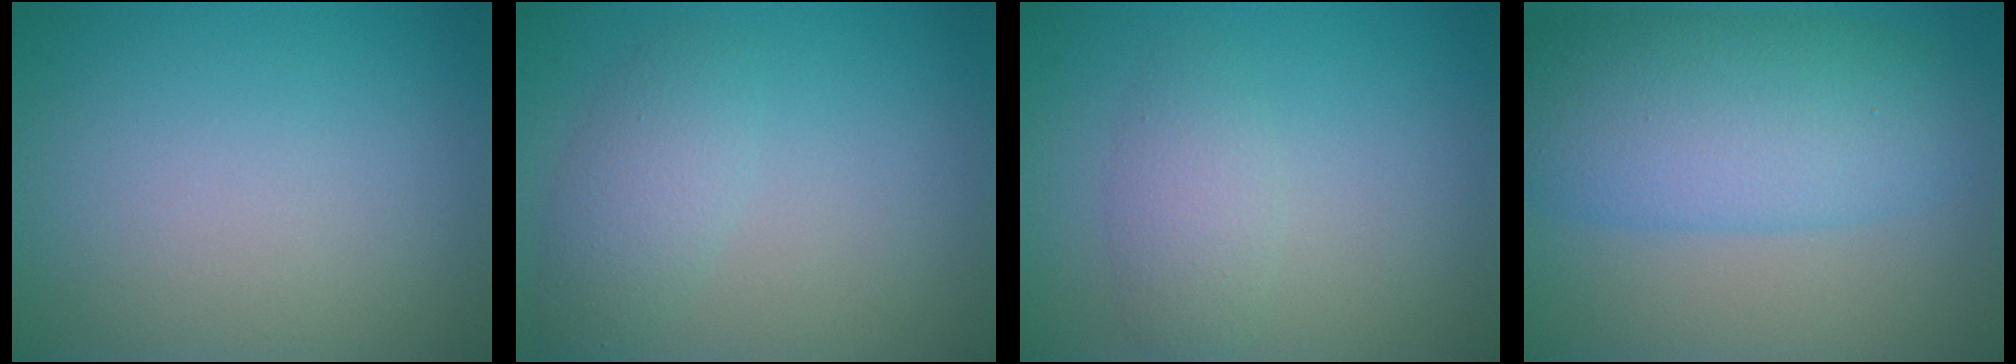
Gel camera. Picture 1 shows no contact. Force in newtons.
{"total": 2.6, "press": 2.6, "slide": 0.2}
{"total": 2.4, "press": 2.4, "slide": 0.0}
{"total": 8.7, "press": 8.7, "slide": 0.2}